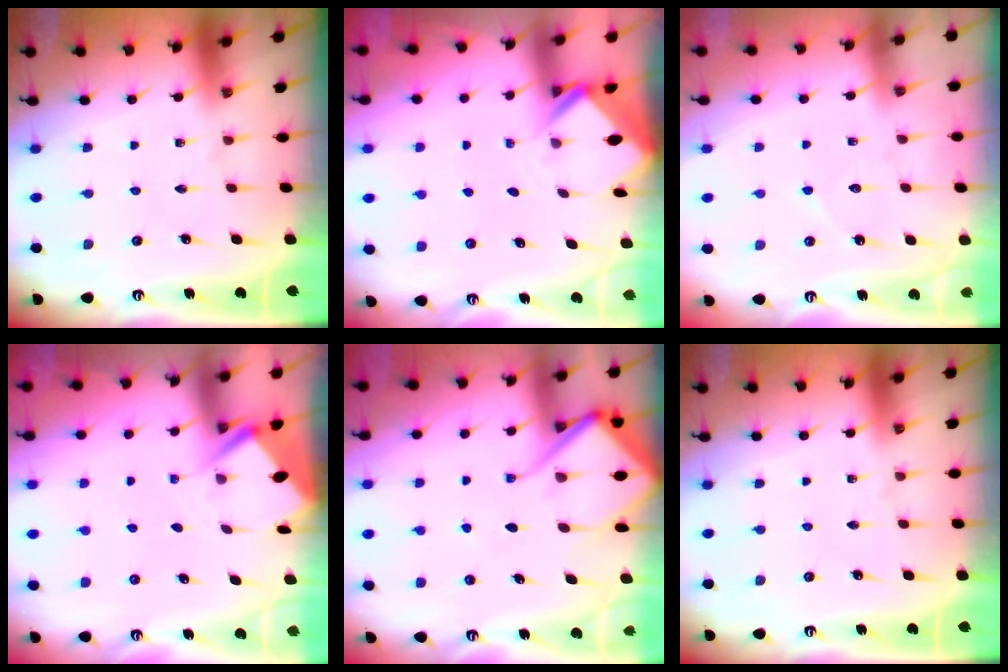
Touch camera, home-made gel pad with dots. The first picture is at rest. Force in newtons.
{"total": 2.7, "press": 2.7, "slide": 0.3}
{"total": 4.9, "press": 4.9, "slide": 0.6}
{"total": 3.0, "press": 2.9, "slide": 0.4}
{"total": 10.4, "press": 10.3, "slide": 0.8}
{"total": 0.0}